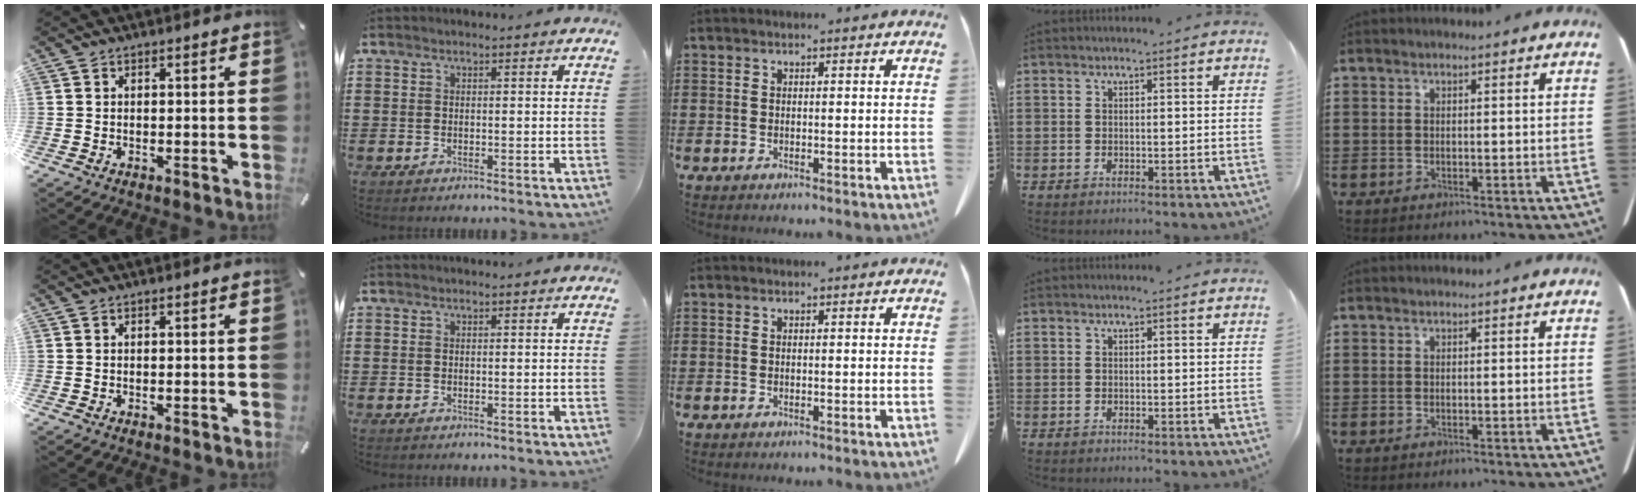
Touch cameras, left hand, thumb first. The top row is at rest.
{}